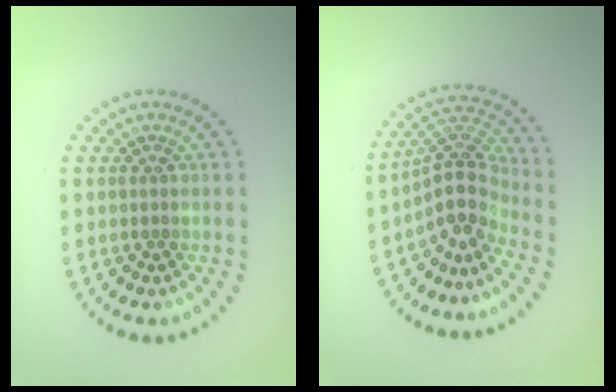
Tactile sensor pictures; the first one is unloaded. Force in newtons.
{"total": 4.1, "press": 3.0, "slide": 2.9}